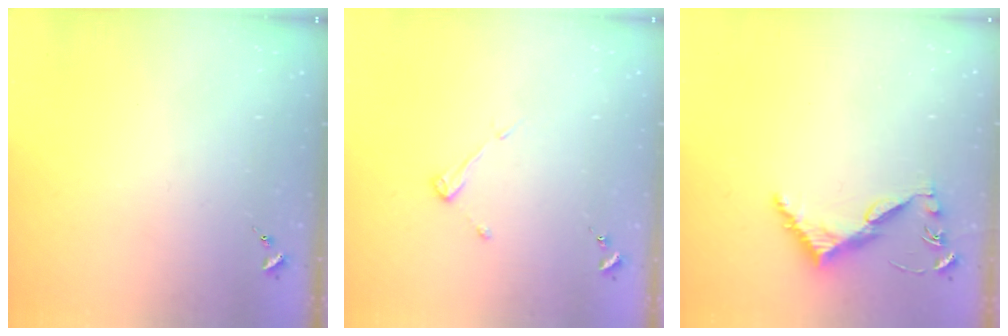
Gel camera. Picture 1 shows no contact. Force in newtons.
{"total": 3.8, "press": 3.8, "slide": 0.3}
{"total": 6.2, "press": 6.2, "slide": 0.5}